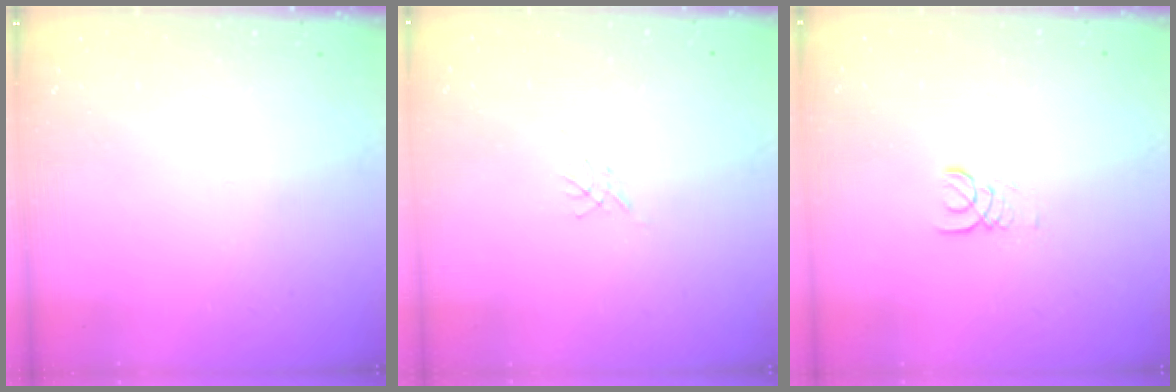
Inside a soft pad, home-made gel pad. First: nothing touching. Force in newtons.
{"total": 0.0}
{"total": 1.4, "press": 1.4, "slide": 0.2}